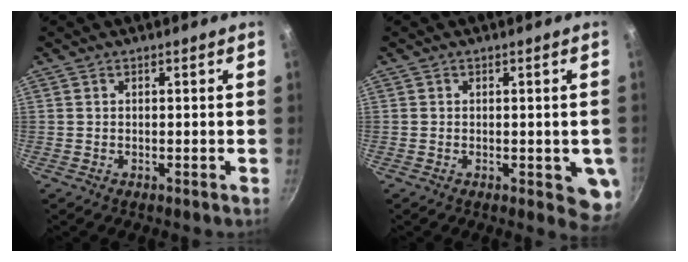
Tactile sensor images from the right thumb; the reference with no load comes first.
{"total": 5.8, "force": [-1.0, 2.7, 5.0], "torque": [-0.037, -0.008, -0.012]}